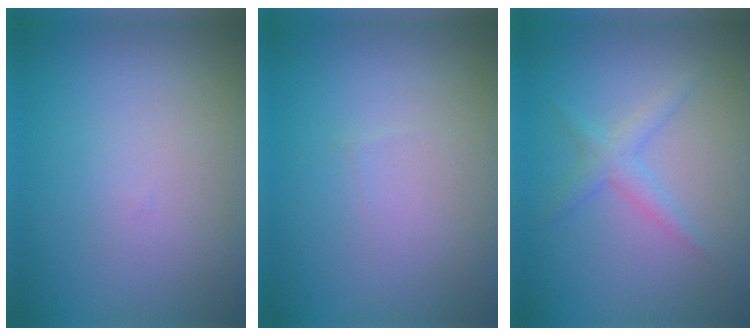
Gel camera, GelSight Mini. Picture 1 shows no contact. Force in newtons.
{"total": 0.0}
{"total": 1.8, "press": 1.8, "slide": 0.2}